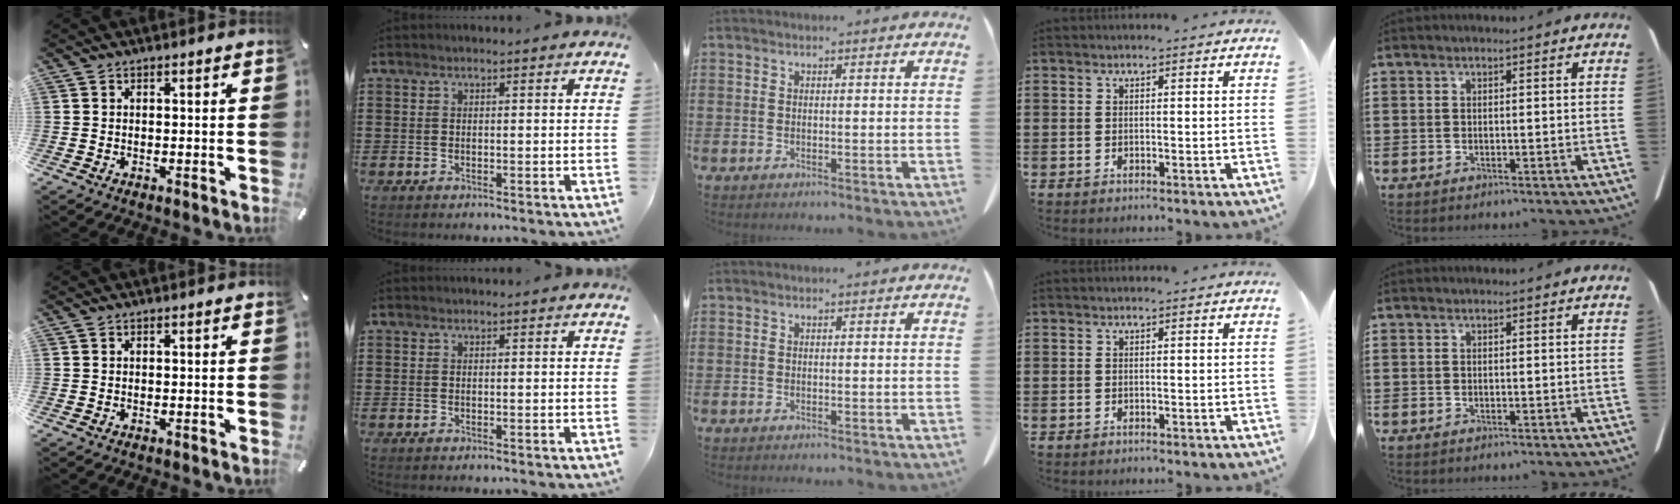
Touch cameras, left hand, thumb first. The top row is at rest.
{}